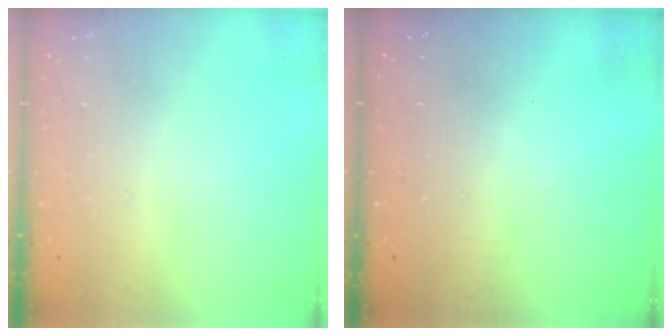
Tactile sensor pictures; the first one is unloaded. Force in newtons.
{"total": 3.1, "press": 3.1, "slide": 0.1}